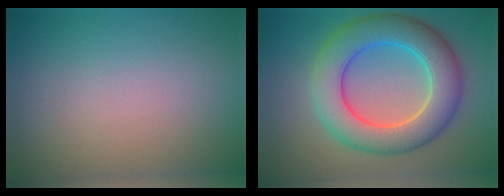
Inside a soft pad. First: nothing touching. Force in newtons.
{"total": 8.3, "press": 8.3, "slide": 0.4}